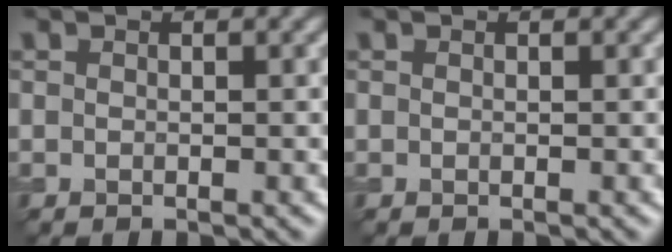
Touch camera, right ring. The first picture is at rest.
{"total": 0.0}